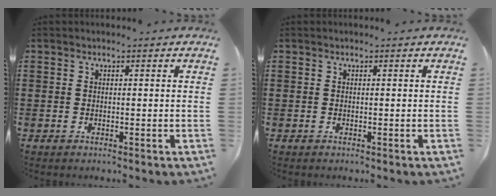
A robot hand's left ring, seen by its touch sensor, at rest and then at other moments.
{"total": 0.0}